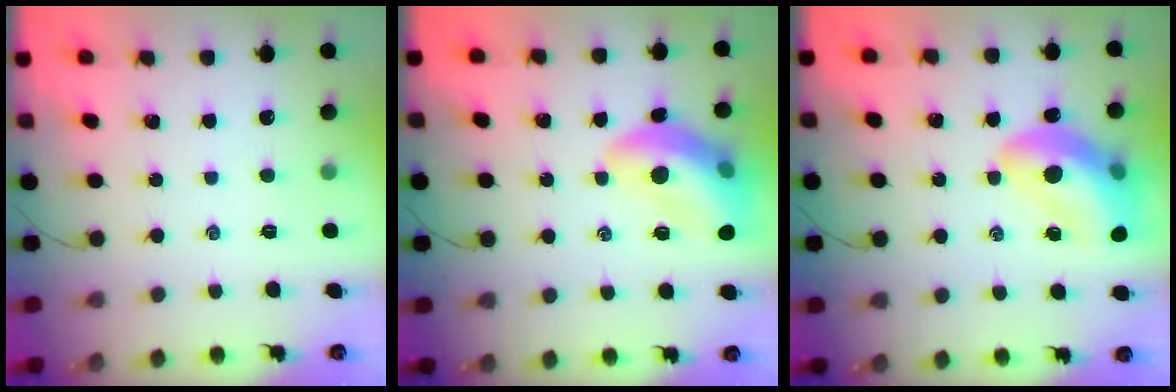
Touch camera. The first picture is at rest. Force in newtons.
{"total": 15.2, "press": 15.1, "slide": 1.9}
{"total": 17.0, "press": 16.6, "slide": 3.7}